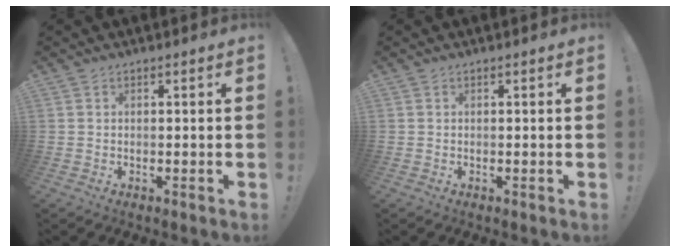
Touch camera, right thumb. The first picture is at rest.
{"total": 0.0}